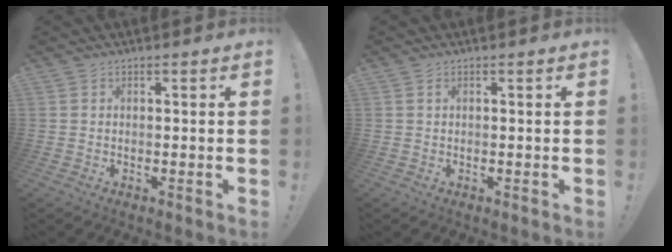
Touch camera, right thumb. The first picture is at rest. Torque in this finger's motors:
{"motor_torque": [-0.13, -0.03, 0.18, 0.00, 0.00]}